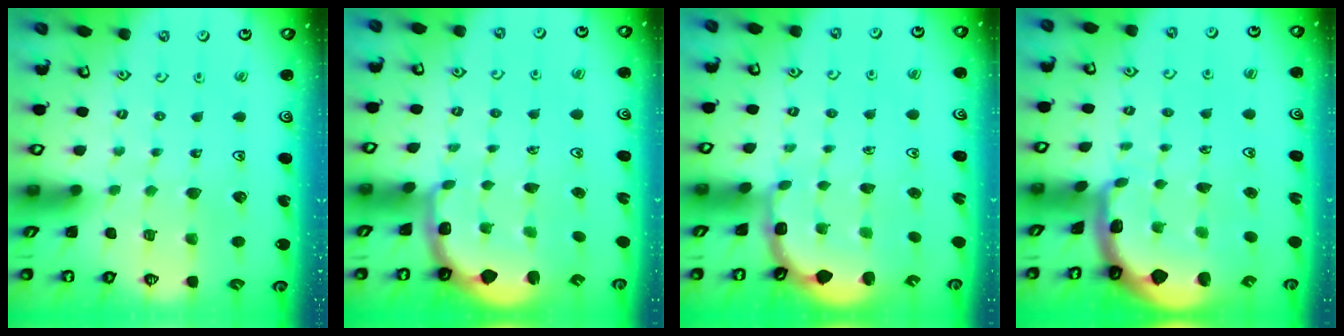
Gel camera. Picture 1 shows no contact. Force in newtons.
{"total": 2.5, "press": 1.3, "slide": 2.1}
{"total": 2.7, "press": 2.1, "slide": 1.7}
{"total": 1.7, "press": 1.6, "slide": 0.4}